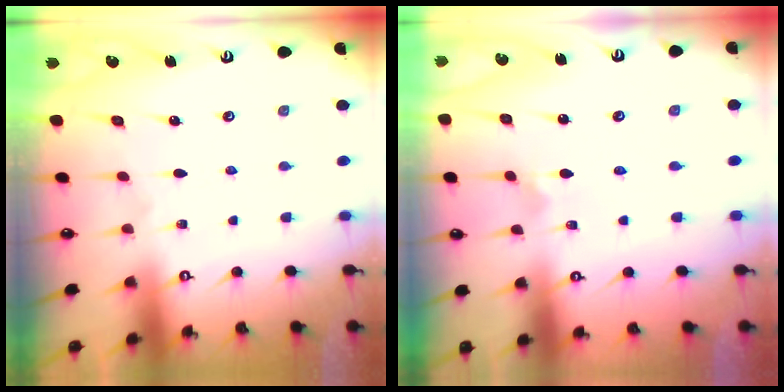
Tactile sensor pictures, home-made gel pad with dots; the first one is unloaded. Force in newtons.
{"total": 1.8, "press": 1.7, "slide": 0.4}